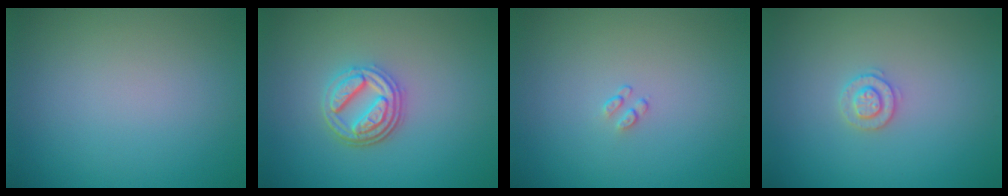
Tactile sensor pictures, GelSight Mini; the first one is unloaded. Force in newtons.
{"total": 4.0, "press": 3.3, "slide": 2.3}
{"total": 0.6, "press": 0.4, "slide": 0.5}
{"total": 1.8, "press": 1.8, "slide": 0.4}